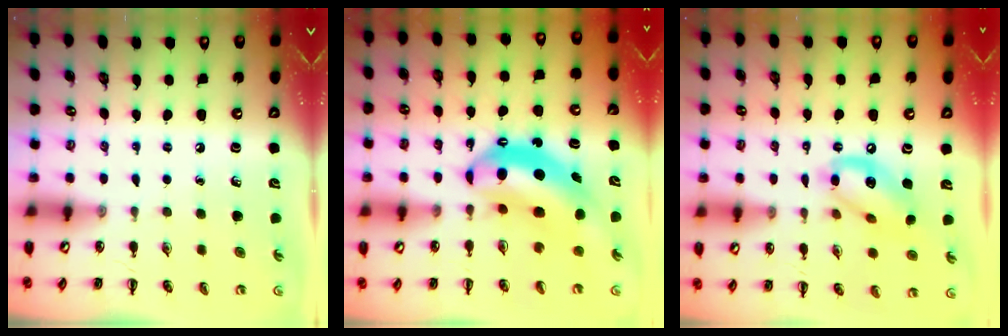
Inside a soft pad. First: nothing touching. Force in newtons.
{"total": 9.5, "press": 9.2, "slide": 2.5}
{"total": 13.5, "press": 13.1, "slide": 3.1}